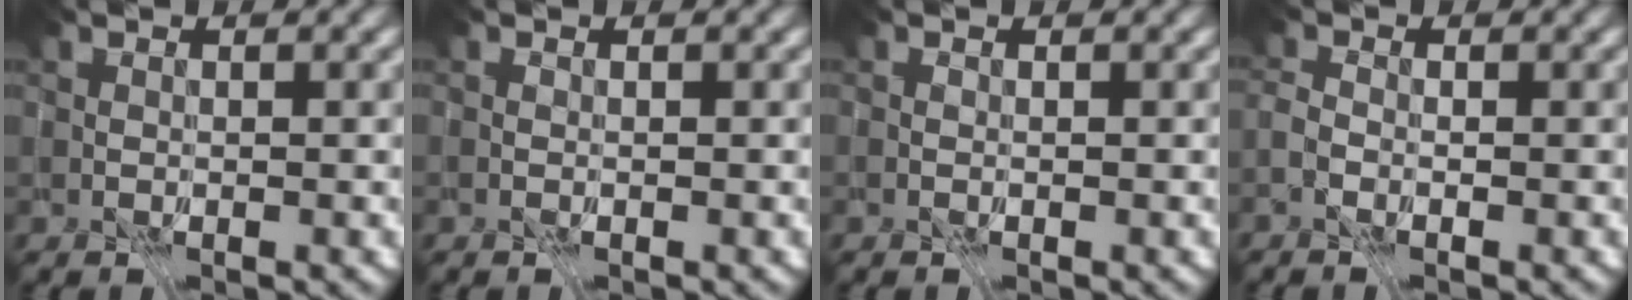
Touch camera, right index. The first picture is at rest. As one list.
[{"total": 0.0}, {"total": 0.0}, {"total": 2.4, "force": [-2.3, -0.1, -0.3], "torque": [0.035, -0.003, -0.065]}]